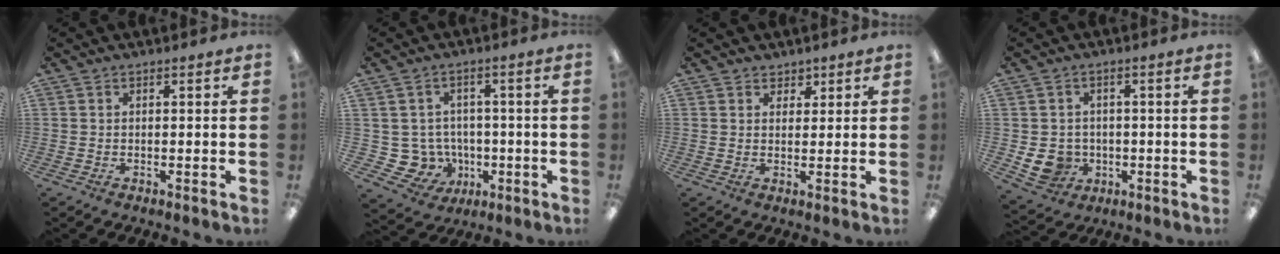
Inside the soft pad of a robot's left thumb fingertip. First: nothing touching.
{"total": 8.1, "force": [-0.9, 7.8, 1.6], "torque": [-0.068, -0.004, -0.006]}
{"total": 2.6, "force": [1.9, 1.9, -0.1], "torque": [0.014, -0.005, 0.032]}
{"total": 6.7, "force": [-1.6, 6.1, 2.3], "torque": [-0.057, 0.011, -0.021]}